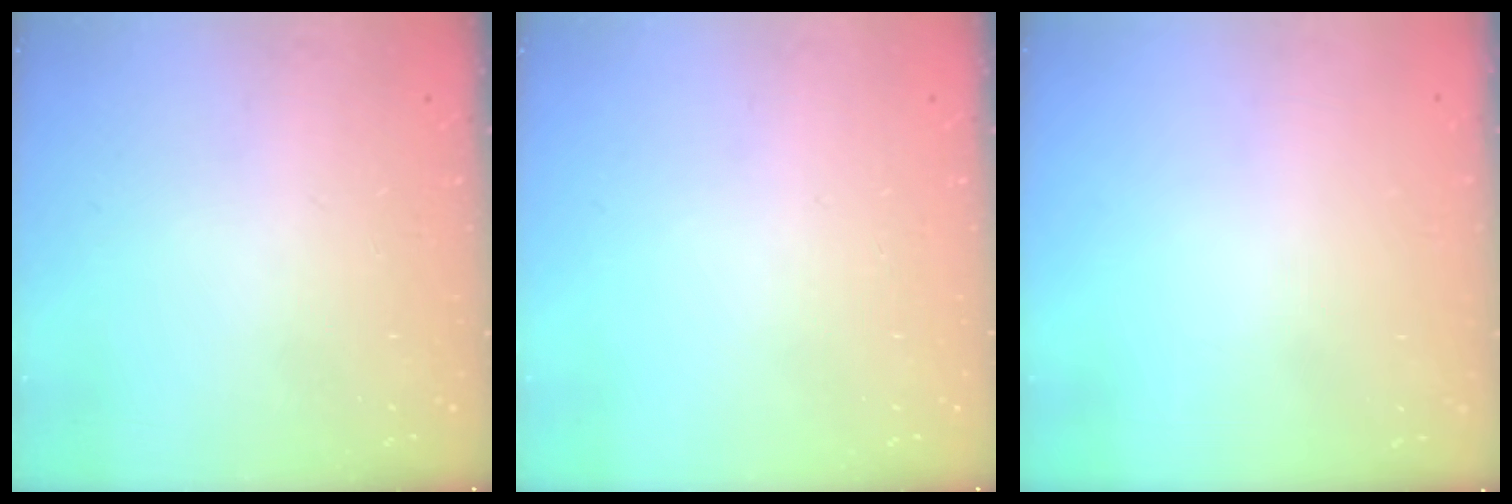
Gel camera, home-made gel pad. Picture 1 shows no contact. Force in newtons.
{"total": 0.0}
{"total": 3.0, "press": 3.0, "slide": 0.1}